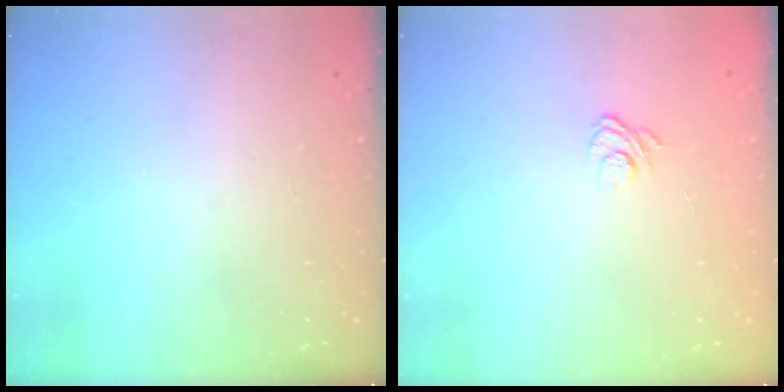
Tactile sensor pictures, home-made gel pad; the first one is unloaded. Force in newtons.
{"total": 2.8, "press": 2.5, "slide": 1.4}